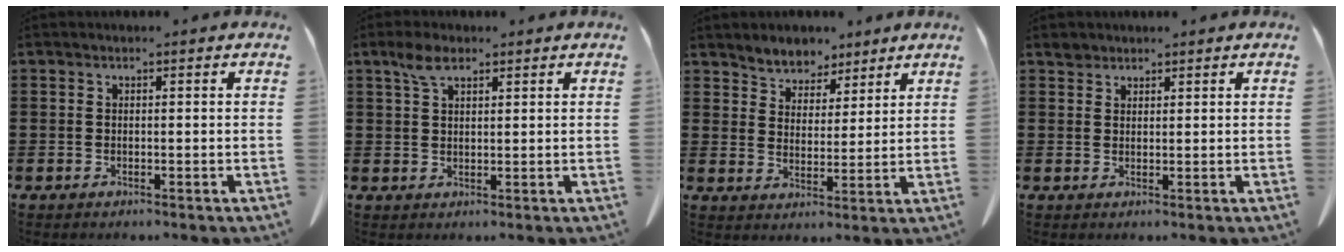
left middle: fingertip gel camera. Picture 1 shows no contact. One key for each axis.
{"total": 3.8, "fx": 2.3, "fy": 1.6, "fz": 2.6, "tx": -0.059, "ty": 0.004, "tz": 0.042}
{"total": 4.7, "fx": 4.2, "fy": 1.9, "fz": -0.5, "tx": -0.015, "ty": -0.017, "tz": 0.079}
{"total": 1.7, "fx": 1.5, "fy": 0.6, "fz": 0.2, "tx": -0.009, "ty": 0.000, "tz": 0.032}